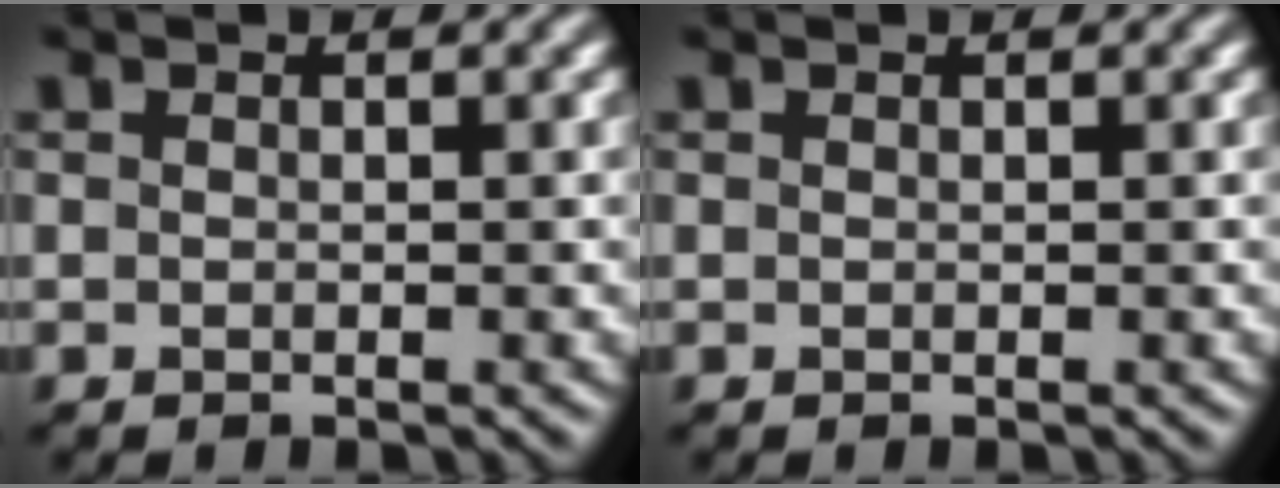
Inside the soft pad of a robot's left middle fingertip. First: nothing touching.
{"total": 0.0}